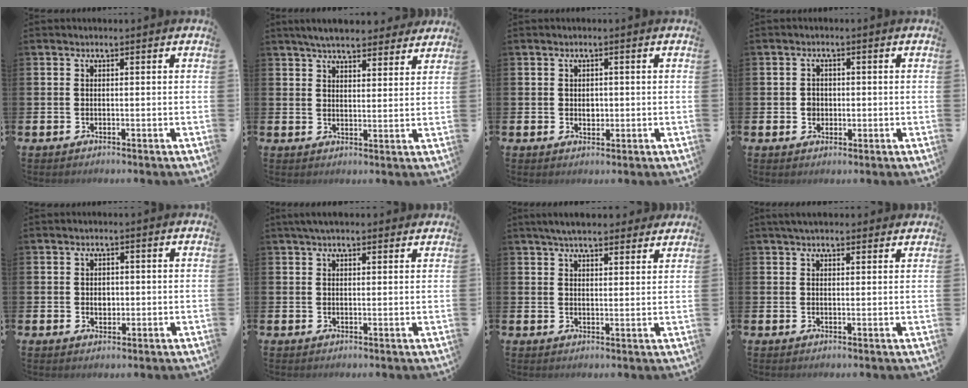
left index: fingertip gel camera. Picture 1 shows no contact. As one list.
[{"total": 5.8, "force": [5.6, 1.0, 1.3], "torque": [-0.031, -0.025, 0.100]}, {"total": 1.4, "force": [0.2, 1.1, 0.8], "torque": [0.001, 0.002, -0.002]}, {"total": 1.9, "force": [0.1, 1.8, 0.5], "torque": [0.003, 0.003, -0.006]}, {"total": 1.6, "force": [0.1, 1.3, 1.0], "torque": [-0.003, 0.002, -0.004]}, {"total": 2.7, "force": [2.3, 0.7, 1.2], "torque": [-0.027, 0.000, 0.042]}, {"total": 5.2, "force": [4.9, 1.1, 1.5], "torque": [-0.039, -0.013, 0.090]}, {"total": 2.9, "force": [2.7, 0.8, 0.8], "torque": [-0.020, -0.004, 0.049]}]